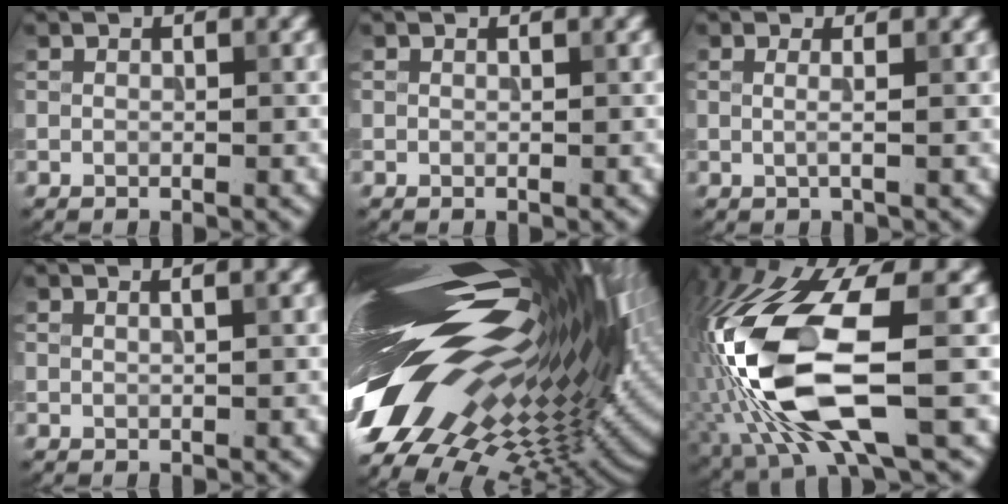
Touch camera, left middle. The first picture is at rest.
{"total": 0.0}
{"total": 1.2, "force": [0.0, 0.4, 1.1], "torque": [-0.022, -0.003, -0.009]}
{"total": 1.6, "force": [0.9, 0.7, 1.2], "torque": [-0.007, 0.000, -0.003]}
{"total": 20.7, "force": [4.5, 8.1, 18.6], "torque": [-0.342, -0.002, 0.067]}
{"total": 13.1, "force": [-2.5, 5.0, 11.8], "torque": [-0.270, -0.008, -0.048]}